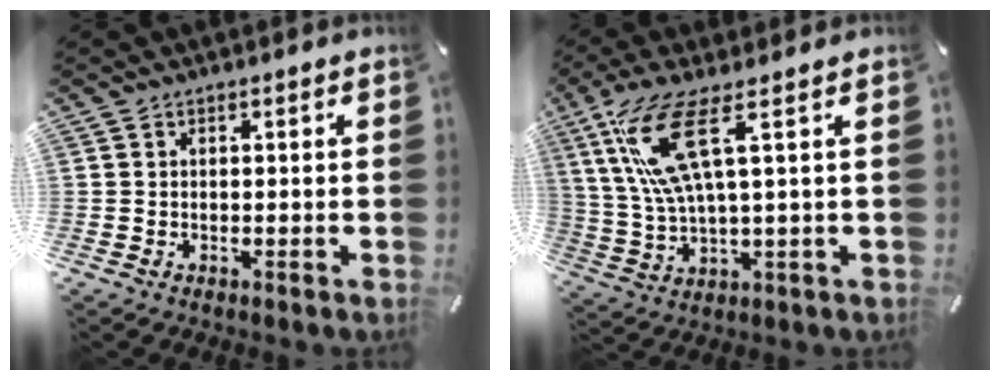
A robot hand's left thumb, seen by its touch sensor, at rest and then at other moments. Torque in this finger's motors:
{"motor_torque": [0.73, 0.76, 1.78, -1.00, 0.55]}